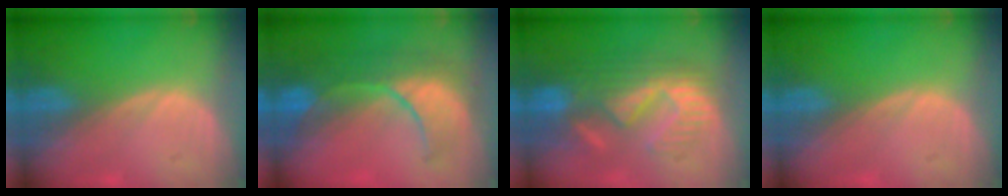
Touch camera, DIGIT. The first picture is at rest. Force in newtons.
{"total": 10.0, "press": 9.1, "slide": 4.2}
{"total": 10.5, "press": 9.6, "slide": 4.1}
{"total": 0.0}